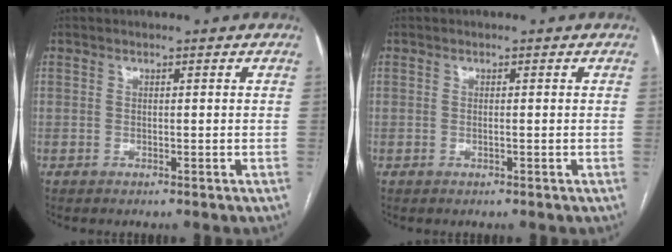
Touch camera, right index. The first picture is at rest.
{"total": 0.0}